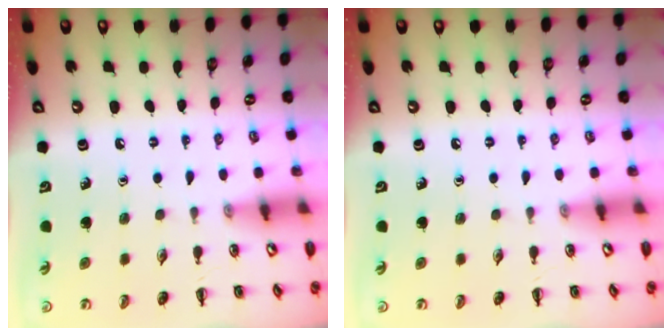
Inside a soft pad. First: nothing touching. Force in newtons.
{"total": 0.0}